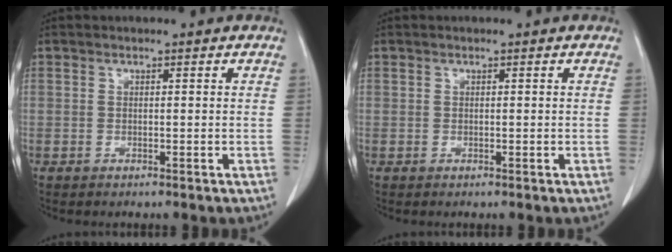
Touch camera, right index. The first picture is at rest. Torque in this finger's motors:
{"motor_torque": [-0.14, 0.06, 0.00, -0.01]}